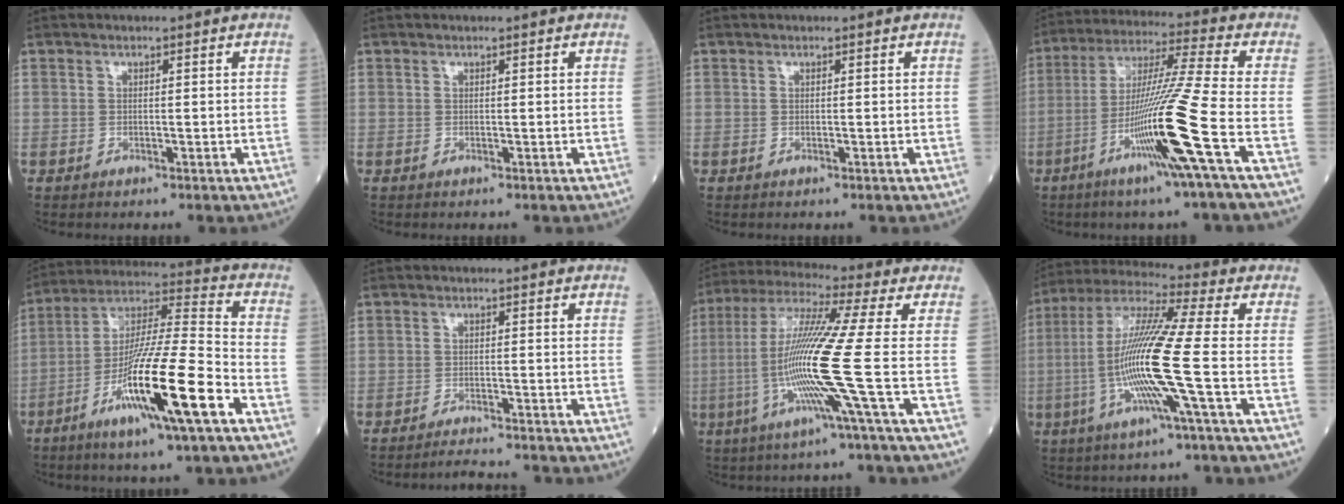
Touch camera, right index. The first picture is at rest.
{"total": 0.0}
{"total": 0.0}
{"total": 15.2, "force": [-5.4, -2.8, 13.9], "torque": [-0.265, -0.018, -0.102]}
{"total": 17.8, "force": [-7.9, 0.2, 15.9], "torque": [-0.302, -0.023, -0.144]}
{"total": 5.5, "force": [-5.4, 0.0, 1.1], "torque": [-0.012, -0.006, -0.082]}
{"total": 14.3, "force": [-3.2, -2.7, 13.7], "torque": [-0.279, -0.013, -0.071]}
{"total": 14.9, "force": [-3.1, -1.3, 14.5], "torque": [-0.293, -0.004, -0.070]}